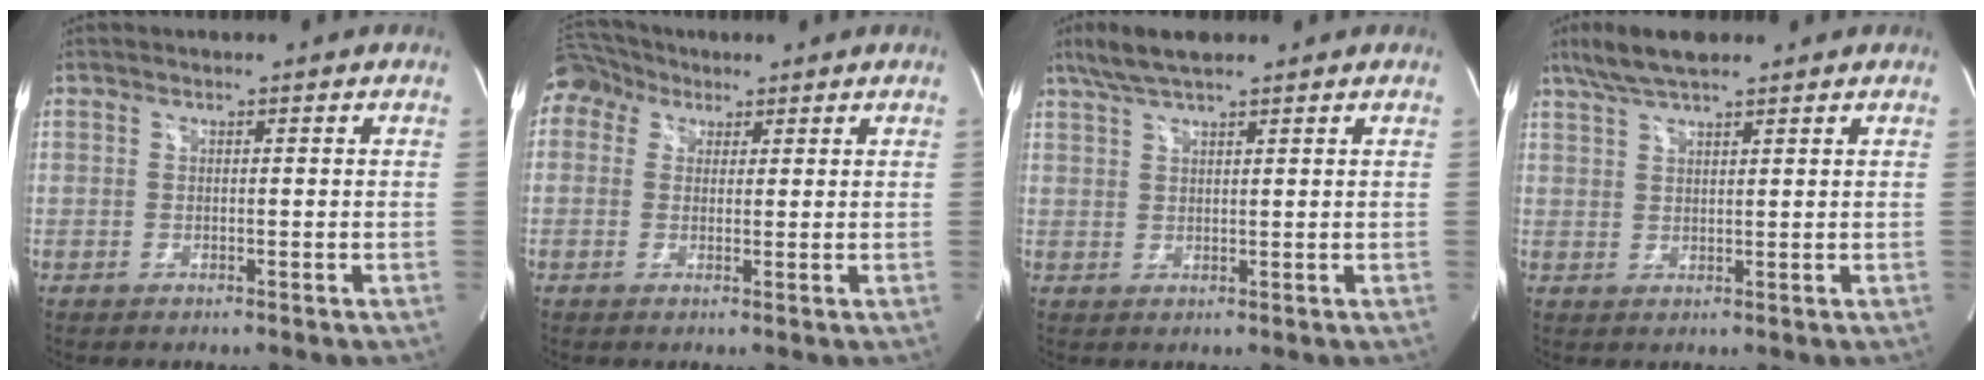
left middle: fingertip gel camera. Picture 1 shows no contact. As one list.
[{"total": 6.3, "force": [3.6, 4.8, 1.9], "torque": [-0.044, 0.043, 0.071]}, {"total": 5.7, "force": [4.5, 0.7, 3.5], "torque": [-0.074, 0.021, 0.084]}, {"total": 6.2, "force": [4.9, 0.9, 3.7], "torque": [-0.079, 0.021, 0.092]}]